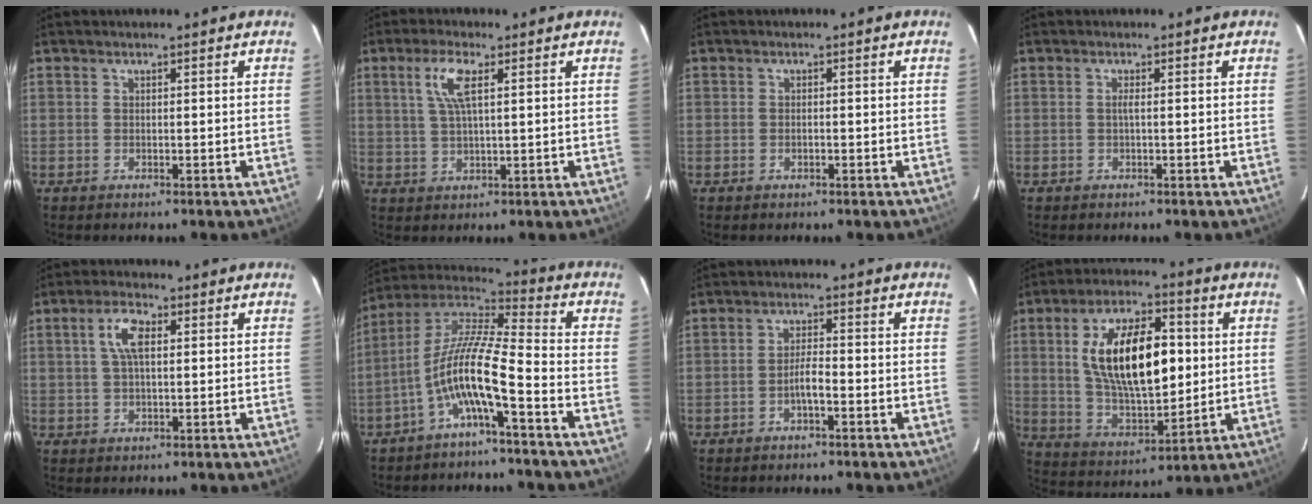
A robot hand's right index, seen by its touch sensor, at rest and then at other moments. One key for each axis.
{"total": 5.6, "fx": 2.1, "fy": 1.2, "fz": 5.1, "tx": -0.104, "ty": 0.006, "tz": 0.040}
{"total": 0.7, "fx": -0.4, "fy": 0.3, "fz": 0.5, "tx": -0.011, "ty": 0.000, "tz": -0.007}
{"total": 0.8, "fx": -0.1, "fy": -0.2, "fz": 0.7, "tx": -0.013, "ty": 0.001, "tz": -0.004}
{"total": 5.3, "fx": 1.5, "fy": 2.2, "fz": 4.6, "tx": -0.088, "ty": 0.012, "tz": 0.028}
{"total": 12.1, "fx": -5.1, "fy": 1.3, "fz": 10.9, "tx": -0.214, "ty": 0.006, "tz": -0.102}
{"total": 2.9, "fx": -1.6, "fy": 0.4, "fz": 2.4, "tx": -0.049, "ty": 0.005, "tz": -0.029}
{"total": 19.3, "fx": 3.1, "fy": 9.0, "fz": 16.7, "tx": -0.298, "ty": 0.015, "tz": 0.067}